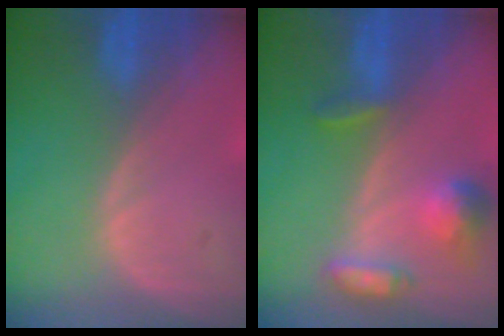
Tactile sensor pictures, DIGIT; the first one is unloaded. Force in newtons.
{"total": 5.9, "press": 5.8, "slide": 1.2}